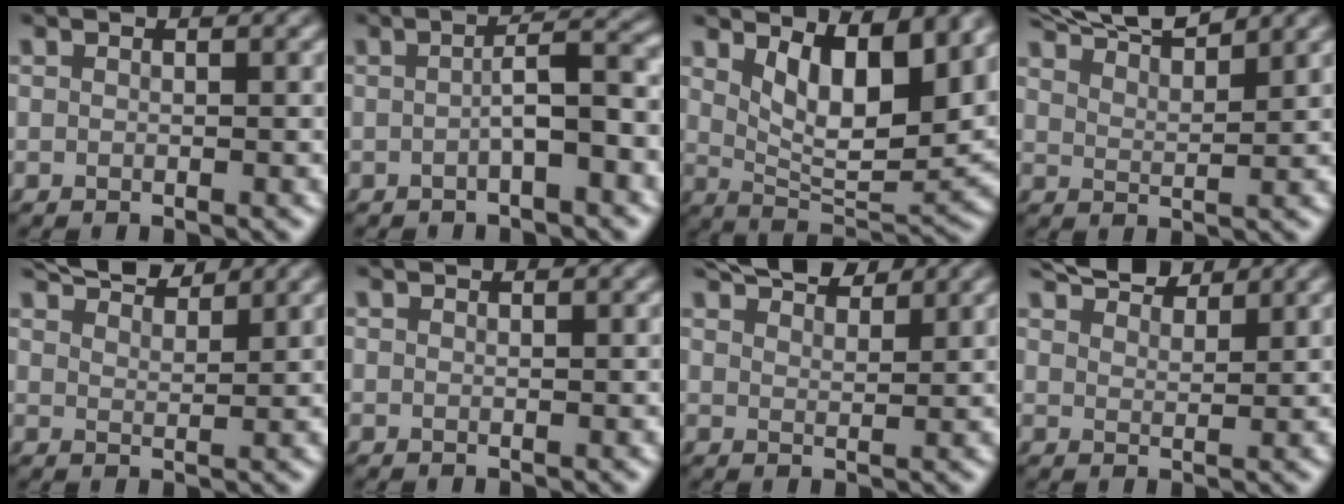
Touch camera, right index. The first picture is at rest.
{"total": 3.5, "force": [-1.2, 0.7, 3.2], "torque": [-0.040, 0.002, -0.018]}
{"total": 7.9, "force": [3.1, 3.4, 6.4], "torque": [-0.105, -0.013, 0.052]}
{"total": 6.7, "force": [6.2, 1.1, 2.4], "torque": [-0.046, 0.011, 0.101]}
{"total": 4.8, "force": [4.4, 0.8, 1.7], "torque": [-0.026, 0.005, 0.074]}
{"total": 0.0}
{"total": 4.9, "force": [4.3, 1.2, 2.1], "torque": [-0.029, 0.004, 0.071]}
{"total": 4.8, "force": [4.2, 1.3, 1.9], "torque": [-0.027, 0.004, 0.069]}